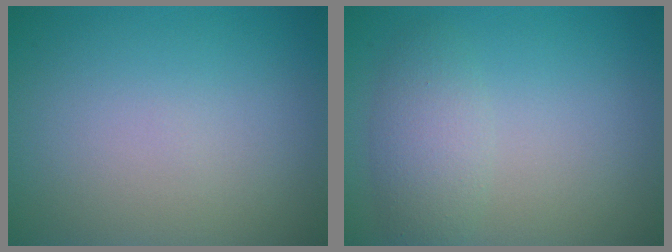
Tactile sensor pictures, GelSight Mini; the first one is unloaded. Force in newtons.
{"total": 2.7, "press": 2.7, "slide": 0.2}